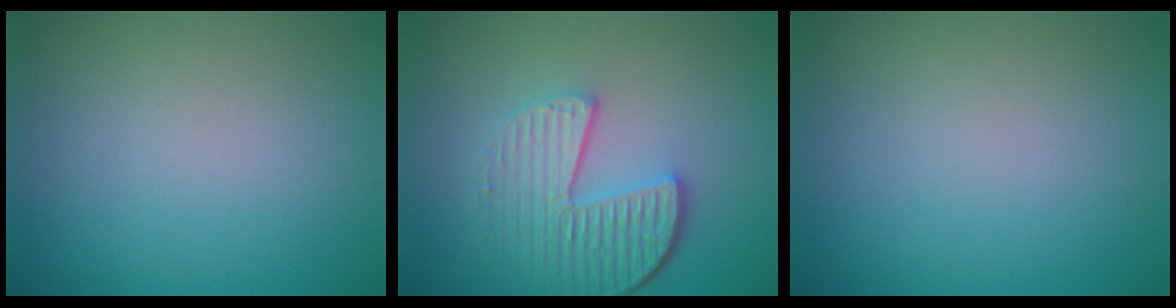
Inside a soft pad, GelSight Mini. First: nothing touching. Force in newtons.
{"total": 5.6, "press": 4.1, "slide": 3.7}
{"total": 0.0}